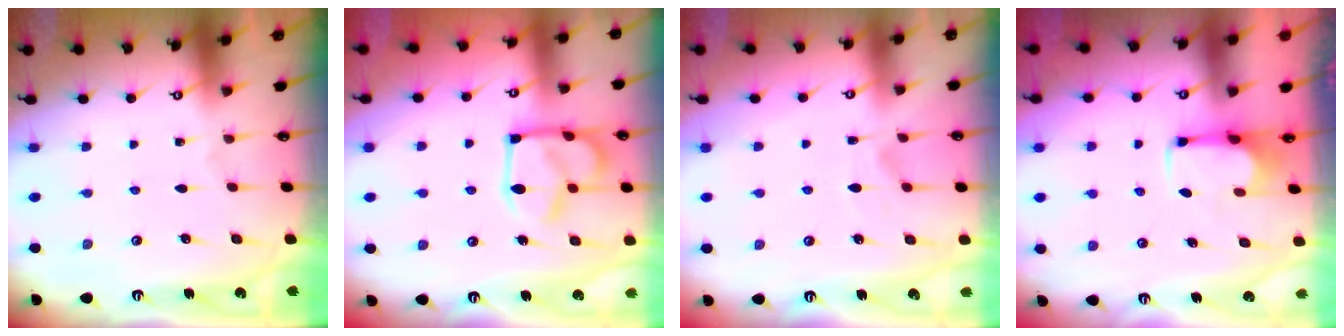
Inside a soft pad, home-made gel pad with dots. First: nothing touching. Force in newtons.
{"total": 8.4, "press": 8.4, "slide": 0.7}
{"total": 2.5, "press": 2.2, "slide": 1.2}
{"total": 2.7, "press": 2.5, "slide": 0.9}